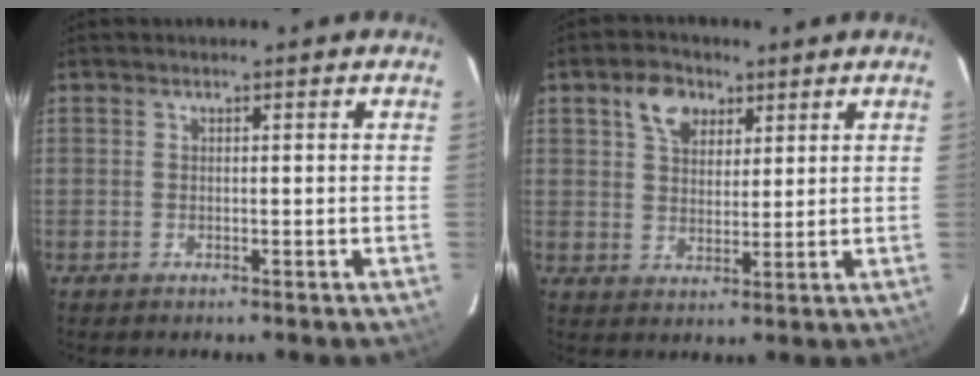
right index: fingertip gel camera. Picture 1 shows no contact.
{"total": 6.4, "force": [3.4, 4.3, 3.4], "torque": [-0.053, 0.019, 0.060]}